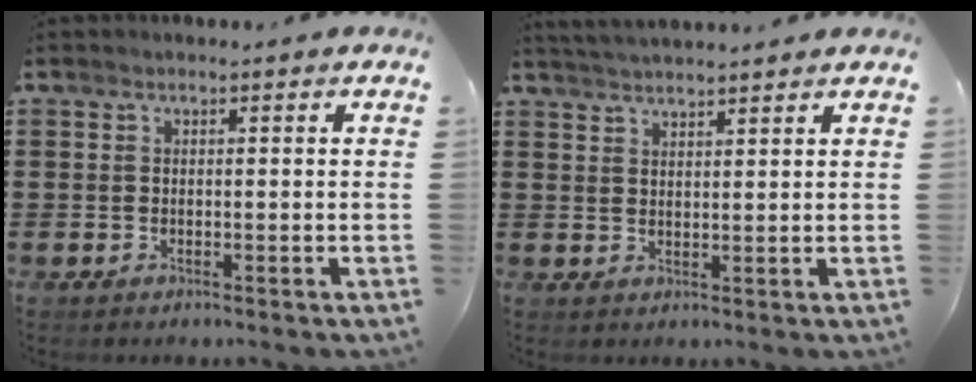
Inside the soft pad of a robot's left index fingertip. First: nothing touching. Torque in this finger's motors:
{"motor_torque": [1.08, 1.06, 0.16, 0.04]}